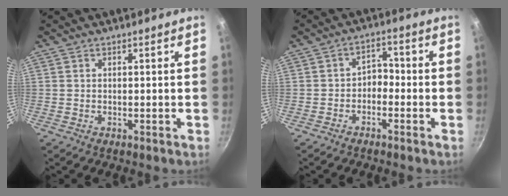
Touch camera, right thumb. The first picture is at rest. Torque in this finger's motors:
{"motor_torque": [-0.09, -0.05, -0.18, 0.24, -0.01]}